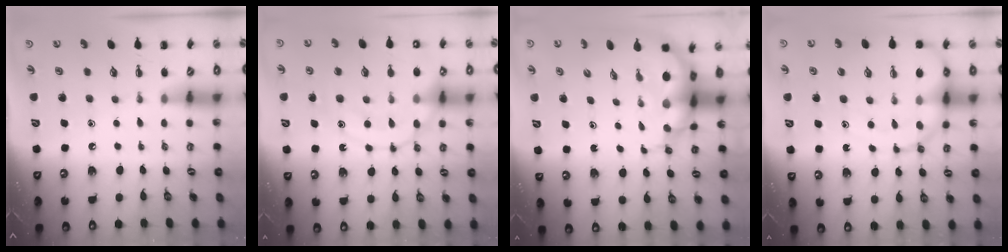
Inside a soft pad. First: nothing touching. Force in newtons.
{"total": 17.1, "press": 17.0, "slide": 2.2}
{"total": 8.3, "press": 8.1, "slide": 2.0}
{"total": 13.3, "press": 12.9, "slide": 3.3}